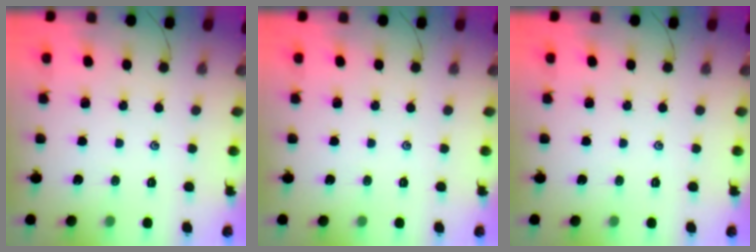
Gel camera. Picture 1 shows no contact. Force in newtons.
{"total": 0.0}
{"total": 0.0}